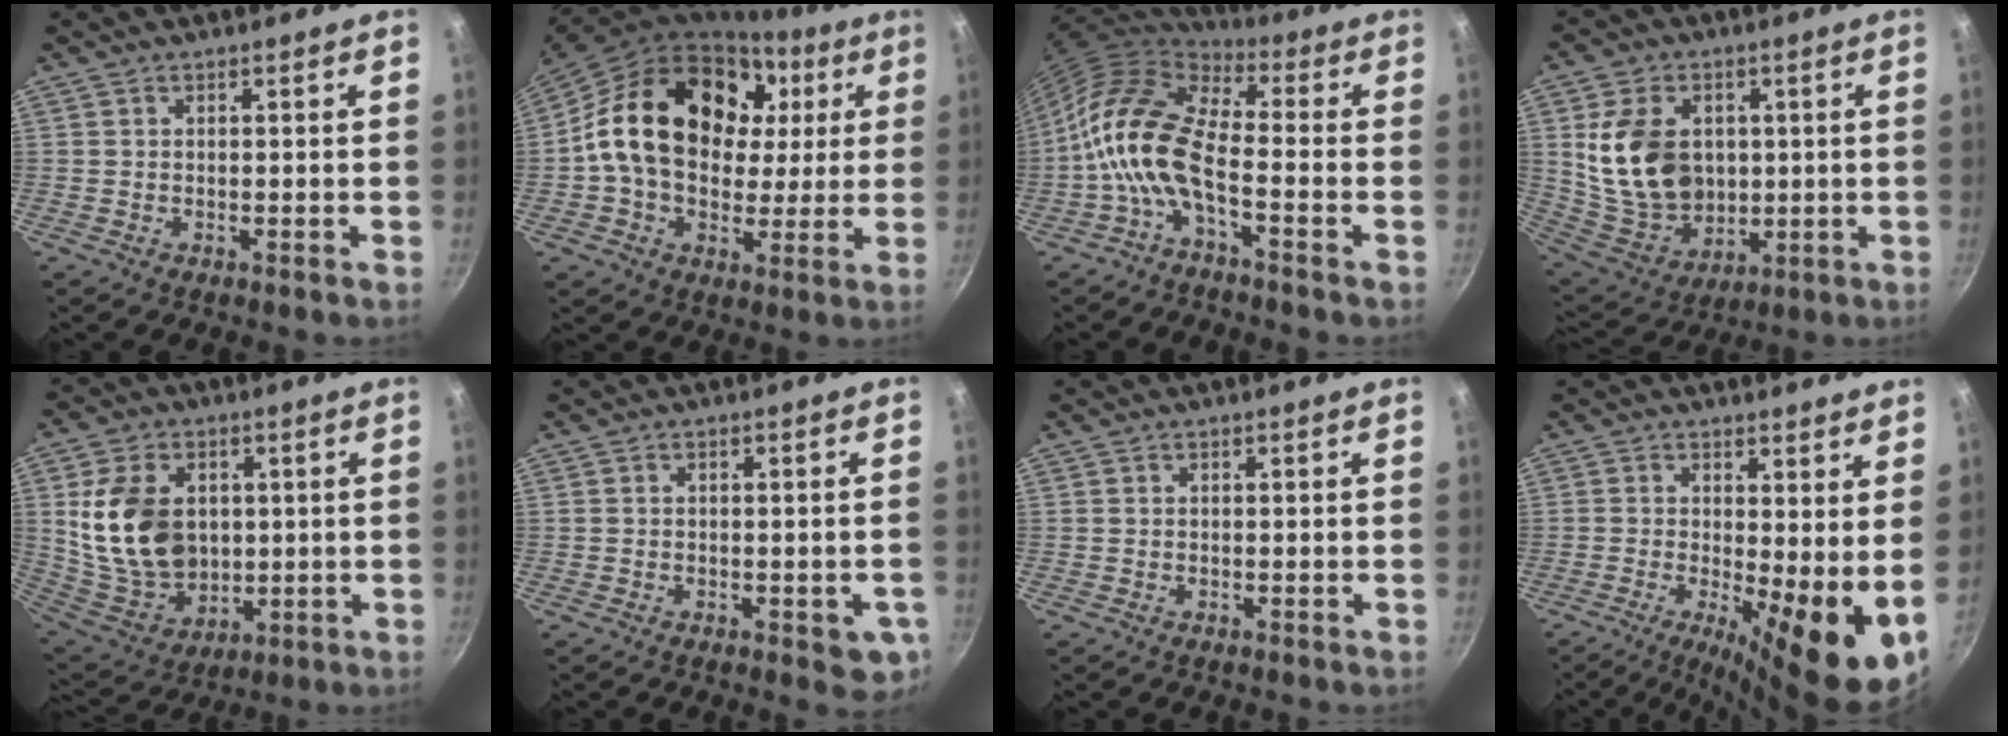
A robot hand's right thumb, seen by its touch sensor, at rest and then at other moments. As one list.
[{"total": 24.3, "force": [4.6, 17.6, 16.1], "torque": [-0.263, 0.020, 0.072]}, {"total": 12.7, "force": [-3.2, 5.4, 11.0], "torque": [-0.215, 0.035, -0.080]}, {"total": 16.5, "force": [2.2, 12.3, 10.8], "torque": [-0.177, -0.015, 0.057]}, {"total": 17.1, "force": [2.2, 12.6, 11.4], "torque": [-0.192, -0.015, 0.058]}, {"total": 5.4, "force": [-1.7, 2.4, 4.5], "torque": [-0.035, 0.000, -0.019]}, {"total": 0.0}, {"total": 11.8, "force": [-0.4, 3.4, 11.2], "torque": [-0.141, -0.015, -0.004]}]